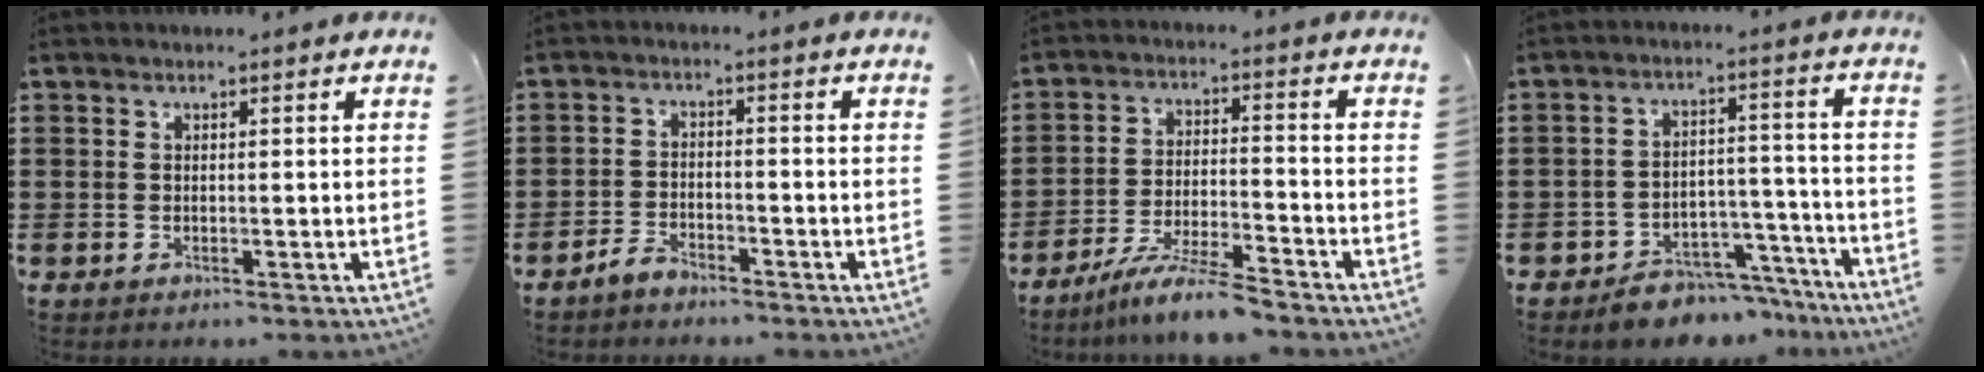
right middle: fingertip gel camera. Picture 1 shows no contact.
{"total": 2.8, "force": [-2.6, 0.7, 0.6], "torque": [-0.022, 0.005, -0.056]}
{"total": 7.4, "force": [-6.6, -0.2, 3.4], "torque": [-0.068, -0.010, -0.125]}
{"total": 5.9, "force": [-5.5, 1.9, 0.9], "torque": [-0.010, 0.026, -0.107]}